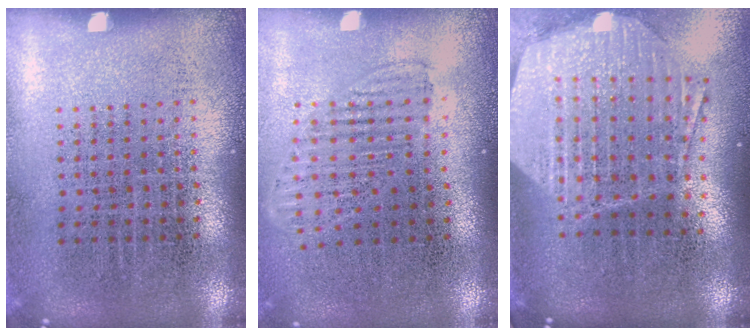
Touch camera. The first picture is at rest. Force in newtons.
{"total": 1.4, "press": 1.2, "slide": 0.7}
{"total": 2.9, "press": 2.3, "slide": 1.7}